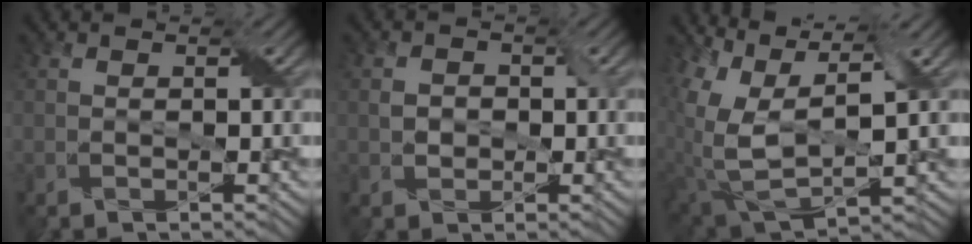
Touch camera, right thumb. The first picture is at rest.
{"total": 2.0, "force": [-0.2, 1.8, 0.7], "torque": [-0.014, -0.004, -0.003]}
{"total": 11.2, "force": [3.8, 6.4, 8.4], "torque": [-0.203, -0.008, 0.093]}